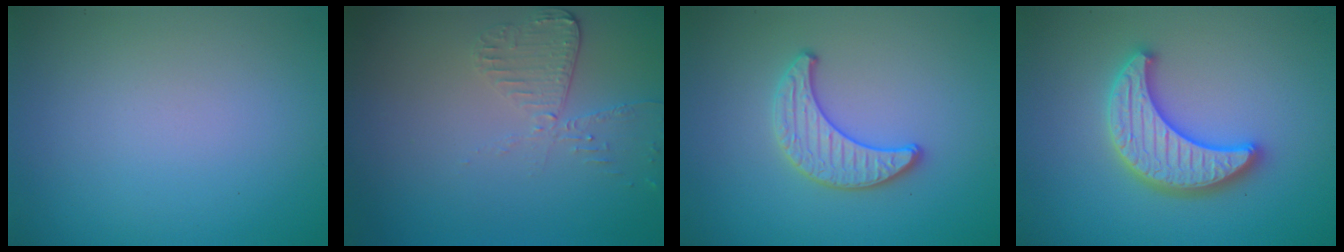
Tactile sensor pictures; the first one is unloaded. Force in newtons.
{"total": 2.7, "press": 2.4, "slide": 1.2}
{"total": 2.4, "press": 2.4, "slide": 0.1}
{"total": 4.4, "press": 4.3, "slide": 0.9}